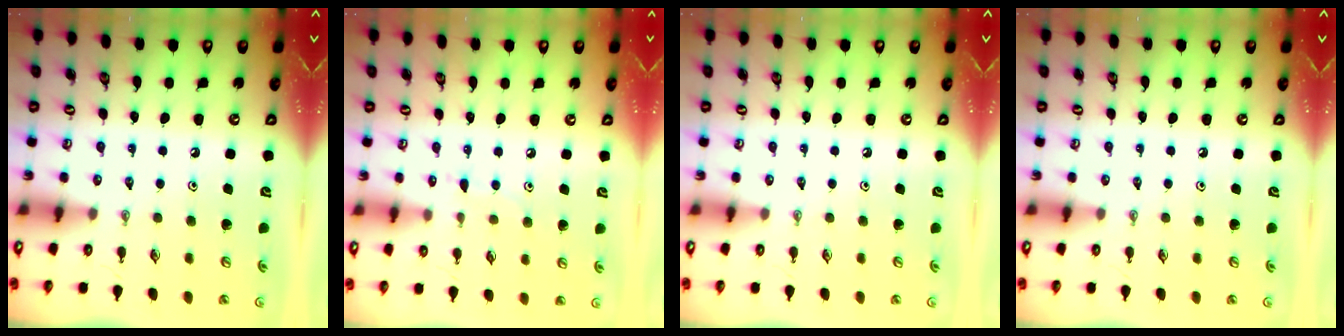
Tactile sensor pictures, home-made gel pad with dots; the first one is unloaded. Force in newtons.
{"total": 6.0, "press": 5.9, "slide": 0.7}
{"total": 0.0}
{"total": 0.0}